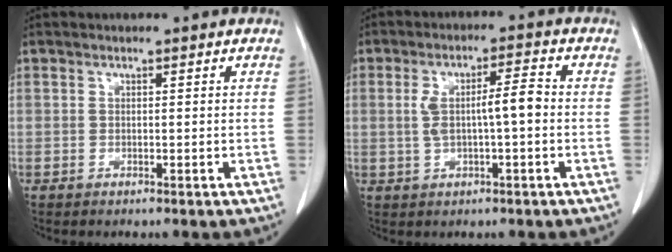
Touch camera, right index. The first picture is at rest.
{"total": 6.2, "force": [-0.1, 1.2, 6.1], "torque": [-0.118, 0.018, 0.004]}